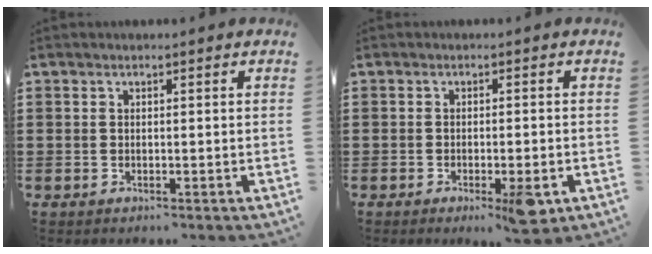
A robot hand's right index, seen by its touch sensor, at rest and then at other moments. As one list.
[{"total": 3.8, "force": [-1.8, 0.7, 3.2], "torque": [-0.057, -0.005, -0.030]}]